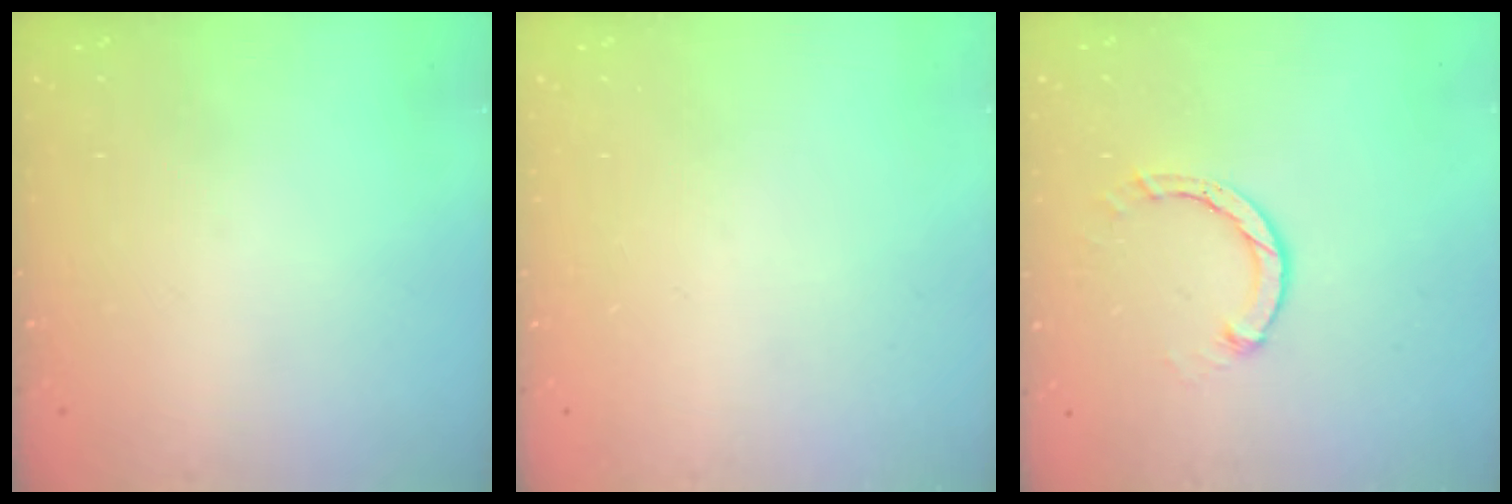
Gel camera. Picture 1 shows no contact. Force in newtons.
{"total": 0.0}
{"total": 3.0, "press": 3.0, "slide": 0.4}